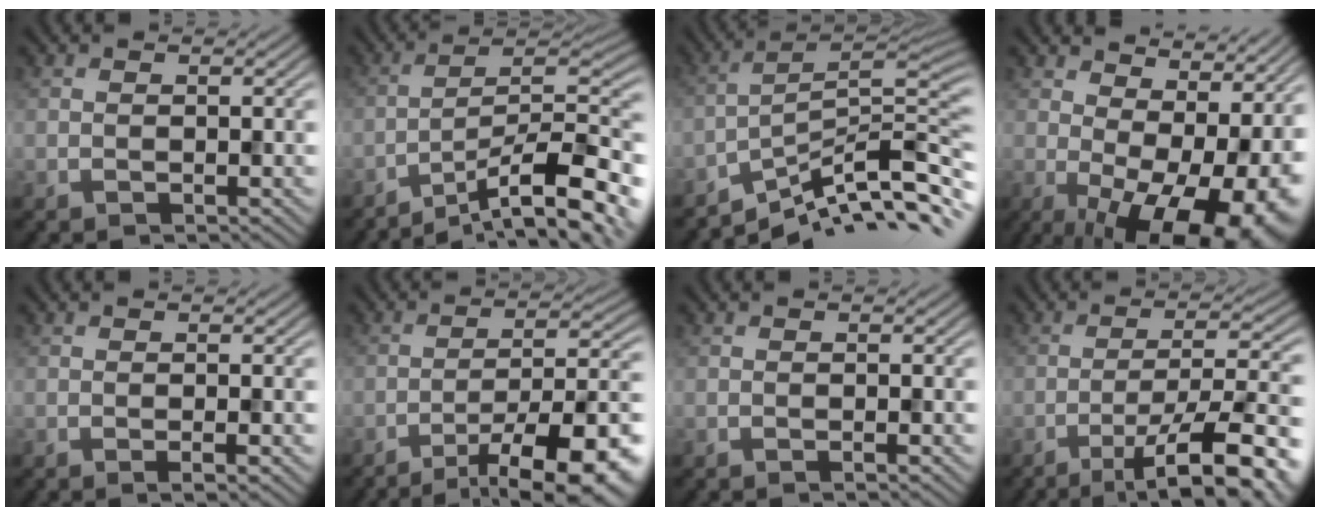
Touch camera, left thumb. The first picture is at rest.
{"total": 15.4, "force": [-10.4, 3.3, 10.8], "torque": [-0.162, 0.006, -0.166]}
{"total": 10.7, "force": [-8.0, 1.7, 6.9], "torque": [-0.110, 0.011, -0.137]}
{"total": 16.3, "force": [0.5, 8.2, 14.0], "torque": [-0.174, -0.017, 0.045]}
{"total": 1.4, "force": [-0.3, 0.1, 1.4], "torque": [-0.025, -0.003, -0.007]}
{"total": 14.1, "force": [-8.8, 3.5, 10.5], "torque": [-0.153, 0.003, -0.125]}
{"total": 0.5, "force": [-0.2, 0.0, 0.5], "torque": [-0.008, -0.002, -0.004]}
{"total": 13.4, "force": [-7.5, 3.2, 10.6], "torque": [-0.157, 0.008, -0.108]}